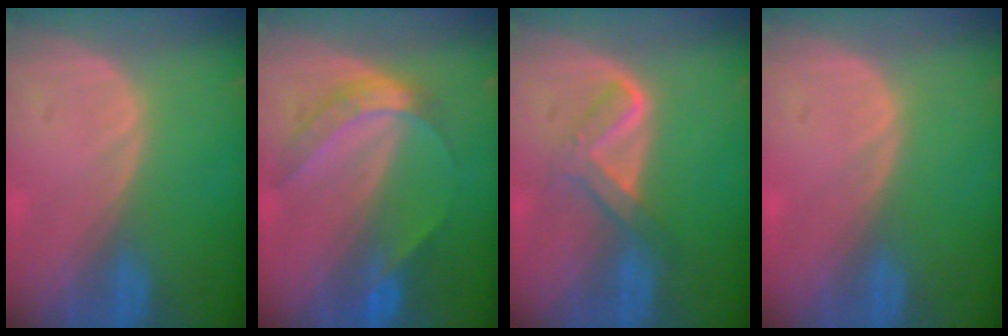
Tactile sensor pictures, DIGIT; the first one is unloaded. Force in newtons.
{"total": 6.3, "press": 5.3, "slide": 3.3}
{"total": 4.4, "press": 4.4, "slide": 0.4}
{"total": 0.7, "press": 0.0, "slide": 0.7}